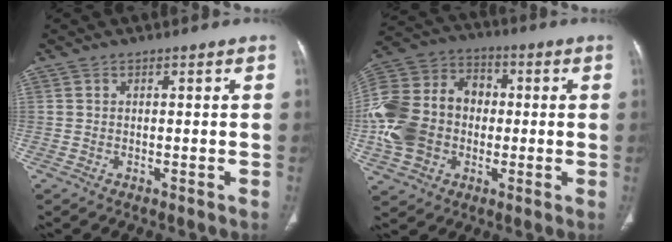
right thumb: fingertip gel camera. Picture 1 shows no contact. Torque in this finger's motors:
{"motor_torque": [2.19, 2.13, 1.41, -0.76, 0.22]}